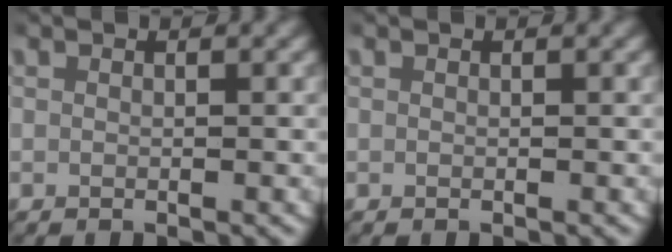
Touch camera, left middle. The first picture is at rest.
{"total": 0.0}